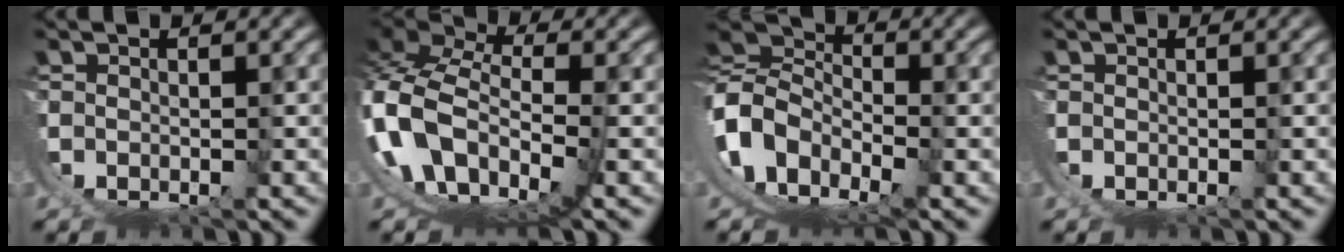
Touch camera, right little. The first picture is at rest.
{"total": 12.9, "force": [-0.7, 9.7, 8.5], "torque": [-0.209, -0.043, -0.010]}
{"total": 14.2, "force": [-1.9, 12.0, 7.4], "torque": [-0.198, -0.051, -0.035]}
{"total": 0.0}